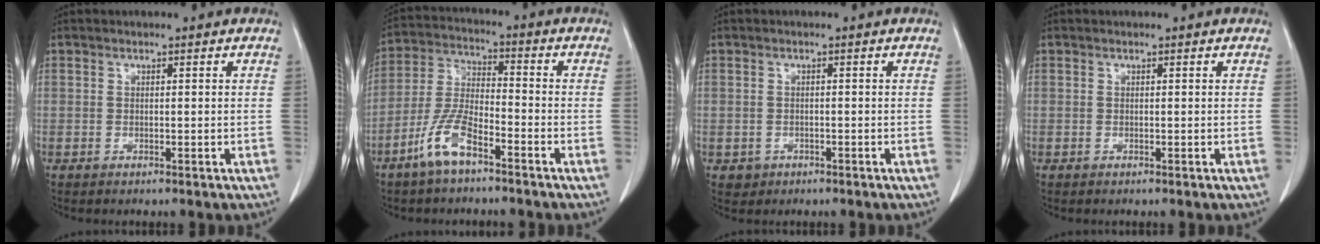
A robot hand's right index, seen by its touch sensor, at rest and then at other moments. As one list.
[{"total": 8.4, "force": [-5.3, 2.2, 6.1], "torque": [-0.139, -0.003, -0.108]}, {"total": 1.9, "force": [-0.8, 1.7, 0.1], "torque": [0.000, 0.007, -0.008]}, {"total": 0.0}]